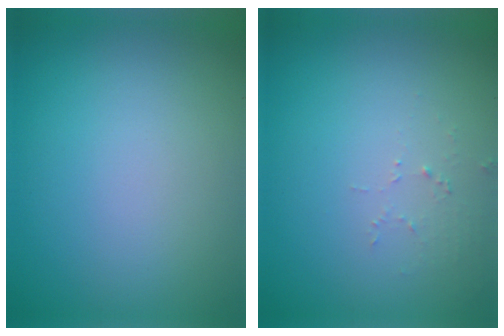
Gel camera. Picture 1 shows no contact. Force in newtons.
{"total": 1.1, "press": 1.1, "slide": 0.1}